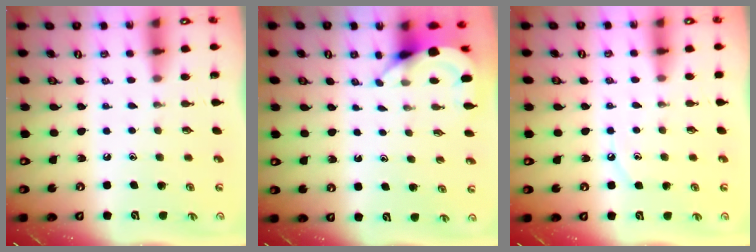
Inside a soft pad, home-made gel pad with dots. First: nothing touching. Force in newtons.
{"total": 3.6, "press": 3.6, "slide": 0.2}
{"total": 4.7, "press": 4.7, "slide": 0.4}